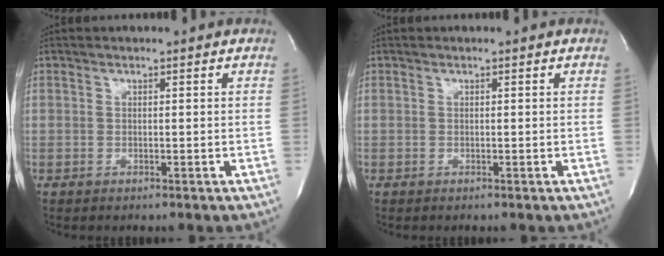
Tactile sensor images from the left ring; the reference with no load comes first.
{"total": 0.0}